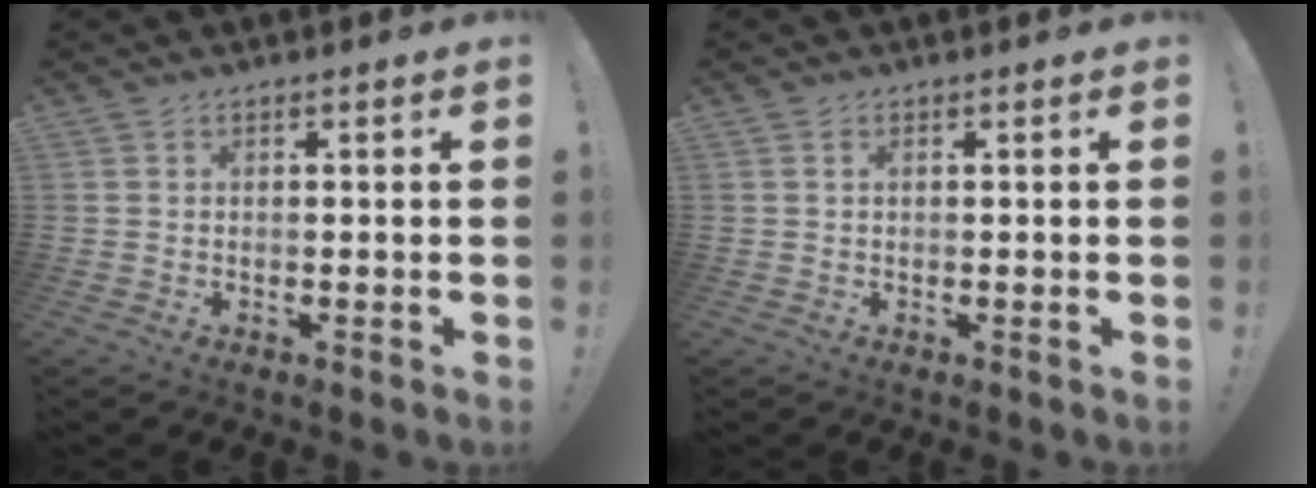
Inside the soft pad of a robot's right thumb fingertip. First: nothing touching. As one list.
[{"total": 0.6, "force": [0.2, 0.3, 0.4], "torque": [-0.010, 0.002, 0.005]}]